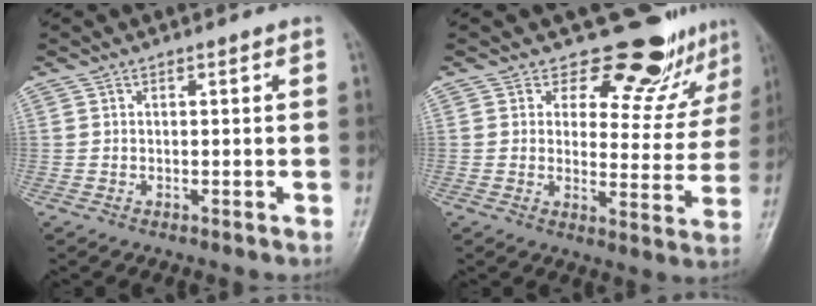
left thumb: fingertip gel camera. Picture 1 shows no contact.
{"total": 12.7, "force": [10.9, 5.8, 3.1], "torque": [0.011, -0.089, 0.122]}